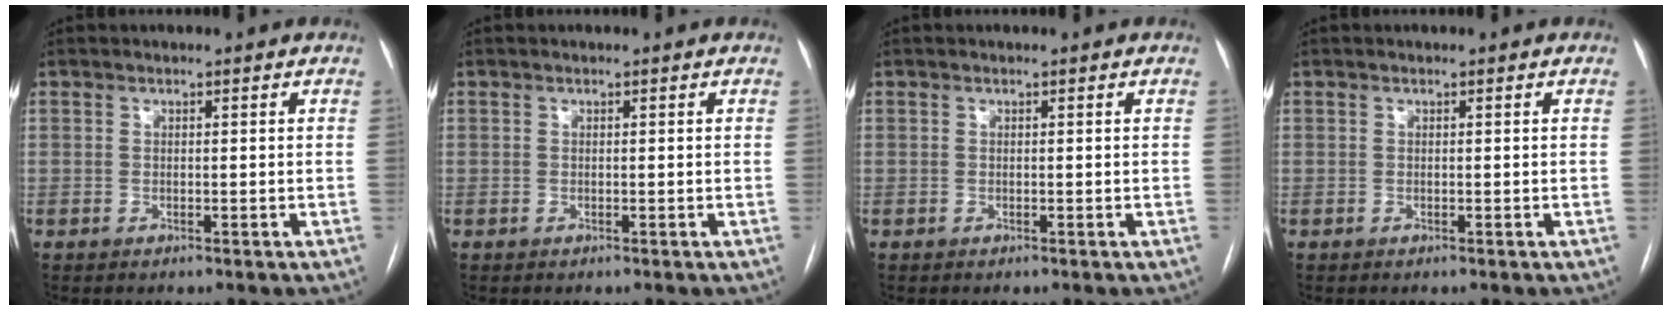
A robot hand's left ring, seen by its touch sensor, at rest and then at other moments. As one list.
[{"total": 0.0}, {"total": 0.0}, {"total": 0.0}]